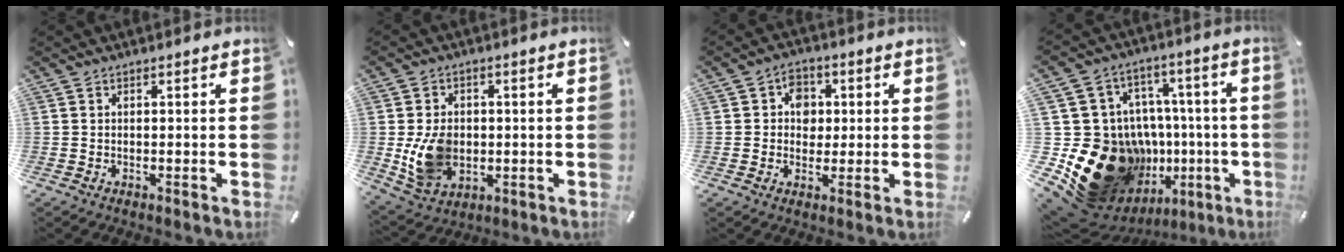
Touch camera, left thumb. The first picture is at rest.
{"total": 10.5, "force": [-0.8, 8.4, 6.3], "torque": [-0.118, -0.001, -0.014]}
{"total": 6.0, "force": [0.8, 5.4, 2.6], "torque": [-0.029, 0.003, 0.008]}
{"total": 28.0, "force": [-7.8, 21.5, 16.1], "torque": [-0.251, 0.008, -0.059]}